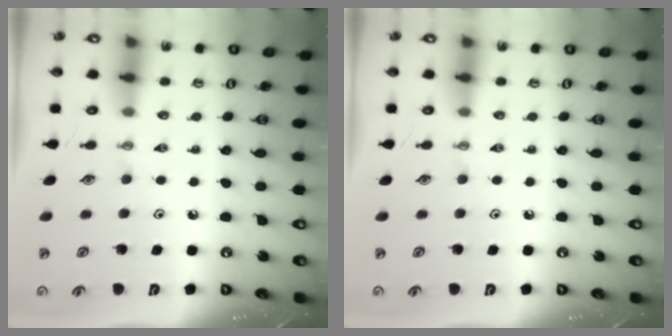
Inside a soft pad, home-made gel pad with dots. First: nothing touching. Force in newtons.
{"total": 0.0}